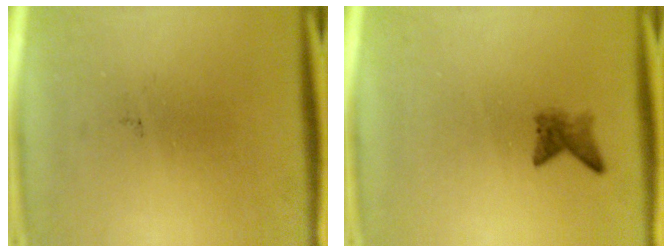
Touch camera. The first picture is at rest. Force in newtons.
{"total": 1.9}